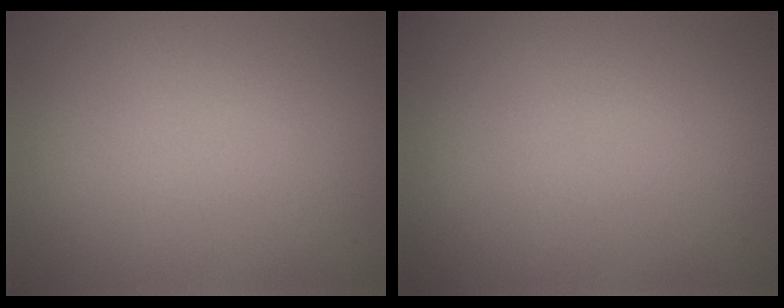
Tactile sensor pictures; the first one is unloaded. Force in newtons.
{"total": 0.0}